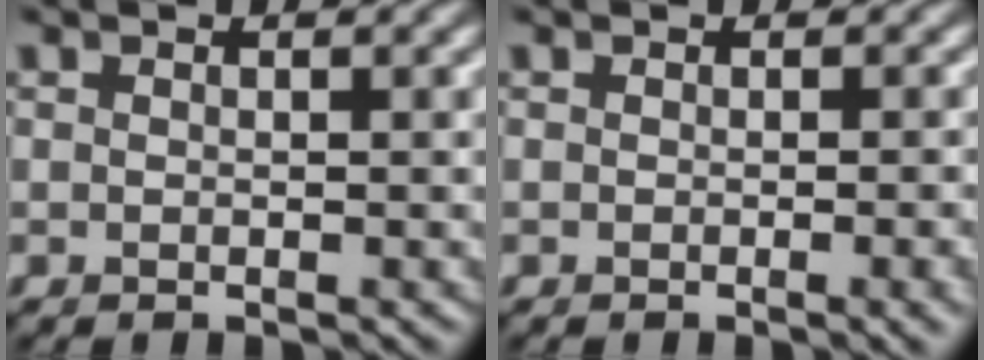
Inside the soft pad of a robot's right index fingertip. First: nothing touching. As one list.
[{"total": 2.3, "force": [-0.5, 0.7, 2.2], "torque": [-0.018, -0.002, -0.007]}]